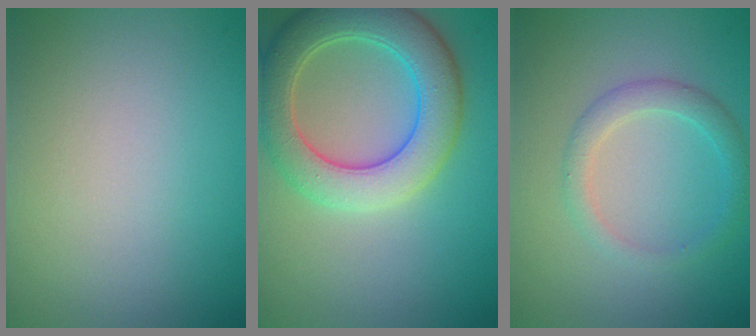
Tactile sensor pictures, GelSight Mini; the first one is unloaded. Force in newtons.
{"total": 7.0, "press": 7.0, "slide": 0.7}
{"total": 2.2, "press": 2.2, "slide": 0.0}